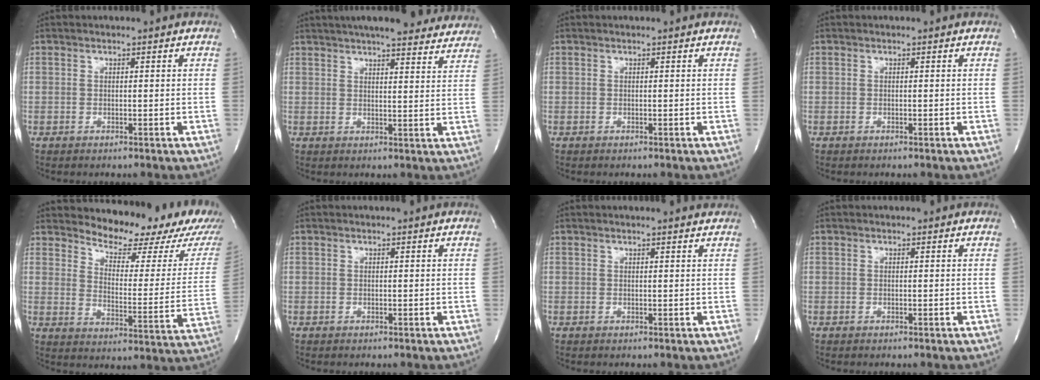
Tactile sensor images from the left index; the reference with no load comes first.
{"total": 21.2, "force": [18.8, 3.8, 9.0], "torque": [-0.136, 0.013, 0.232]}
{"total": 0.0}
{"total": 0.0}
{"total": 16.3, "force": [14.5, 3.9, 6.5], "torque": [-0.078, -0.065, 0.166]}
{"total": 0.0}
{"total": 2.2, "force": [2.1, -0.2, 0.6], "torque": [-0.015, -0.002, 0.019]}
{"total": 0.0}